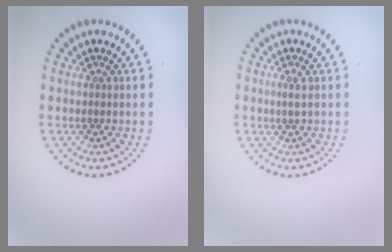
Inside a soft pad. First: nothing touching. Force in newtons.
{"total": 0.9, "press": 0.8, "slide": 0.4}